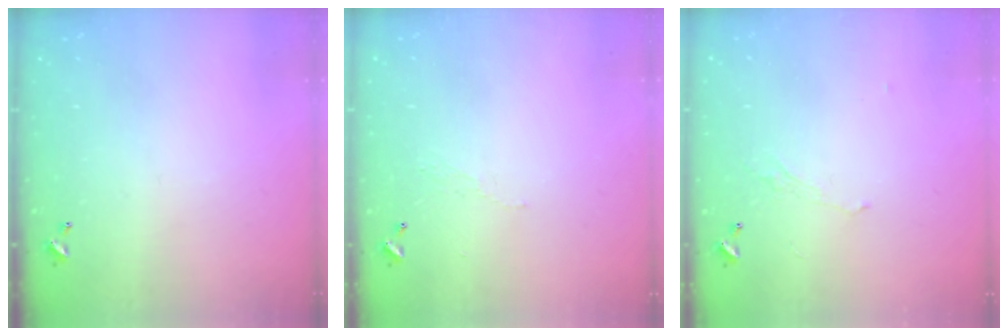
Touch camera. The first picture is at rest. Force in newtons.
{"total": 2.0, "press": 2.0, "slide": 0.5}
{"total": 0.7, "press": 0.4, "slide": 0.6}